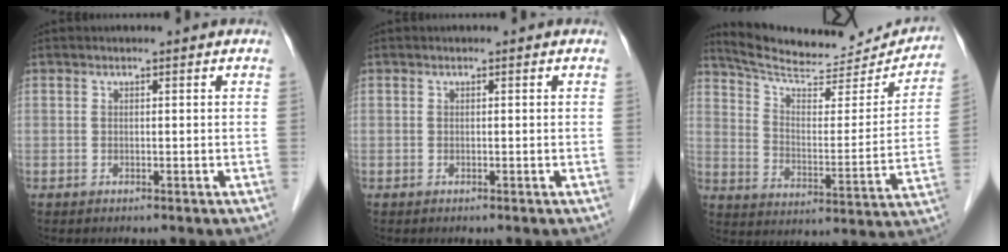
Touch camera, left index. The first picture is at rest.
{"total": 0.0}
{"total": 21.4, "force": [19.5, 4.9, 7.5], "torque": [-0.103, -0.022, 0.261]}